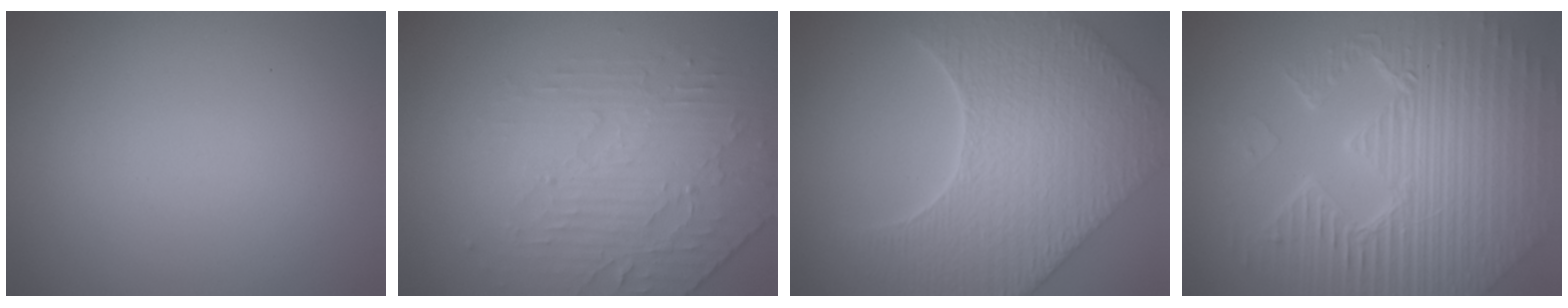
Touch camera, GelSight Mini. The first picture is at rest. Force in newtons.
{"total": 4.7, "press": 3.4, "slide": 3.2}
{"total": 8.1, "press": 6.9, "slide": 4.2}
{"total": 10.8, "press": 6.9, "slide": 8.3}